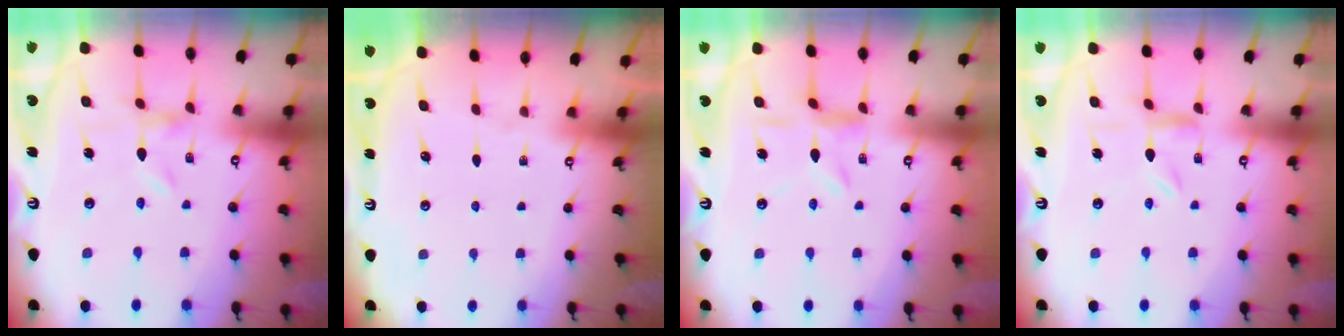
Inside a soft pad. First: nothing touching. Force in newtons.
{"total": 0.0}
{"total": 5.4, "press": 5.4, "slide": 0.5}
{"total": 1.8, "press": 1.8, "slide": 0.3}